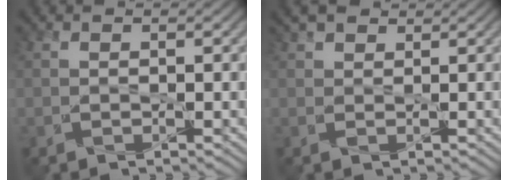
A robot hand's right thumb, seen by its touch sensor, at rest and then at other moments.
{"total": 2.7, "force": [2.0, 1.3, 1.2], "torque": [-0.031, 0.011, 0.039]}